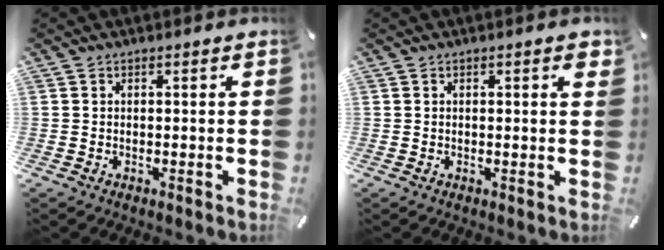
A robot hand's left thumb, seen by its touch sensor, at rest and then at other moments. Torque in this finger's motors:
{"motor_torque": [0.01, -0.02, -0.04, -0.02, 0.00]}